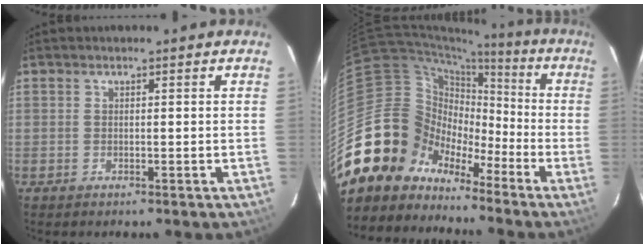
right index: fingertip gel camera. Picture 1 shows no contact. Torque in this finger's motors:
{"motor_torque": [-0.23, -0.54, -0.12, -0.21]}